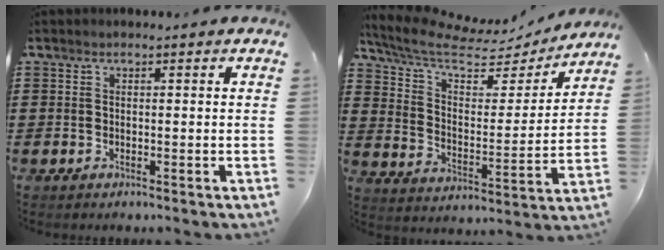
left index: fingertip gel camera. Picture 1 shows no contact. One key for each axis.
{"total": 7.7, "fx": 6.1, "fy": 2.9, "fz": 3.6, "tx": -0.099, "ty": -0.037, "tz": 0.104}